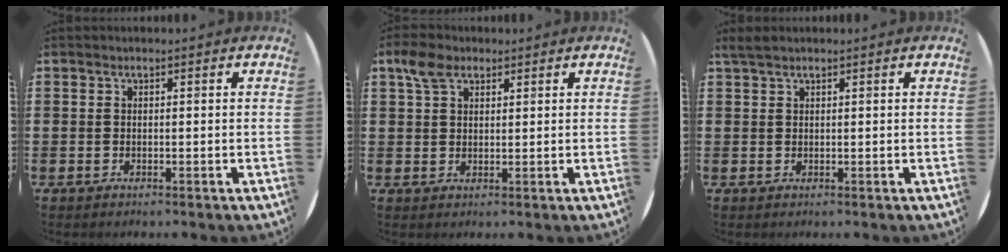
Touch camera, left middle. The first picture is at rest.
{"total": 3.6, "force": [2.4, 2.0, 1.7], "torque": [-0.032, 0.005, 0.043]}
{"total": 1.2, "force": [1.1, 0.1, 0.4], "torque": [-0.011, 0.002, 0.021]}